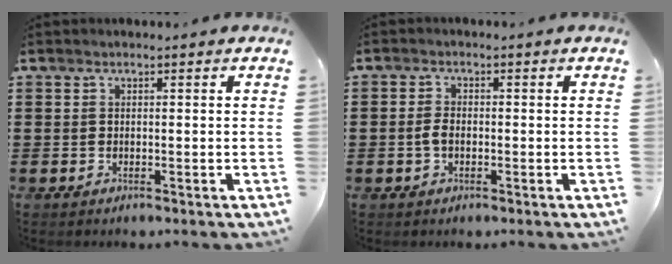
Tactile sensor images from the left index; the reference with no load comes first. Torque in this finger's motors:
{"motor_torque": [0.78, 0.76, 0.32, 0.03]}